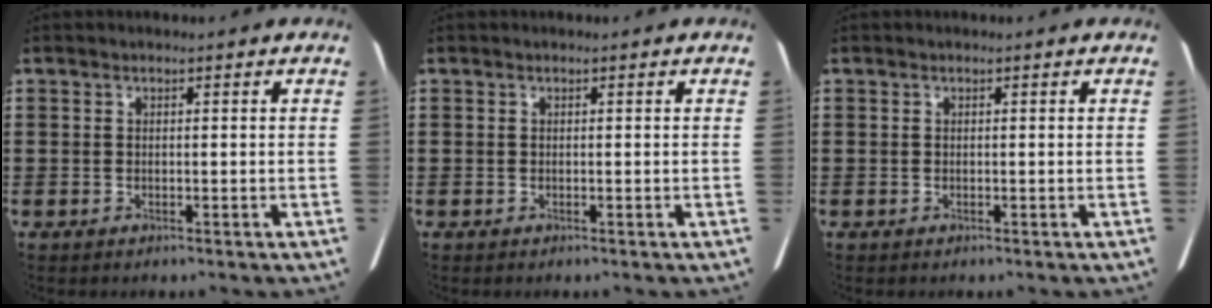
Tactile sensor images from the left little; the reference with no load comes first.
{"total": 0.0}
{"total": 0.0}